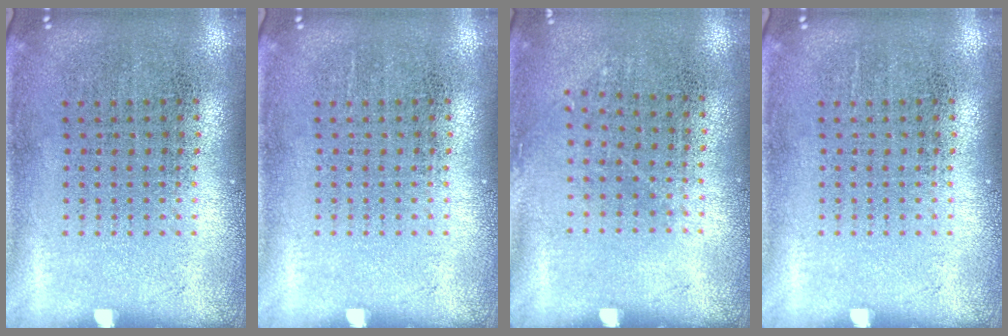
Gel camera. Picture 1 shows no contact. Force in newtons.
{"total": 0.0}
{"total": 0.8, "press": 0.6, "slide": 0.5}
{"total": 0.0}